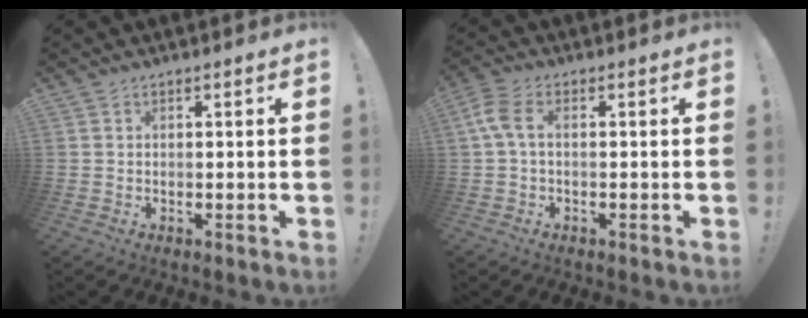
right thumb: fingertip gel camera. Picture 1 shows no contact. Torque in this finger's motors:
{"motor_torque": [0.17, 0.09, 0.61, -0.01, 0.21]}